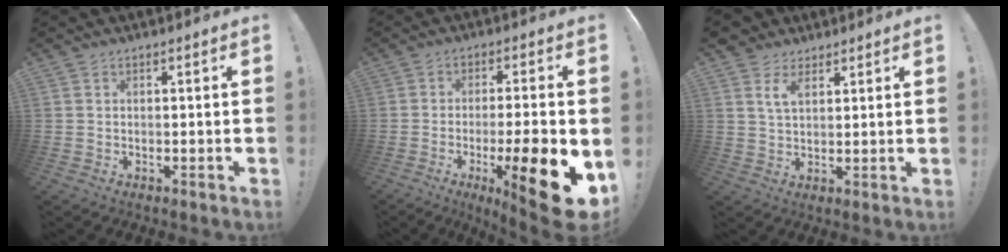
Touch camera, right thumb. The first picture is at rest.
{"total": 16.3, "force": [-5.2, 3.3, 15.1], "torque": [-0.203, 0.013, -0.068]}
{"total": 6.1, "force": [3.4, 3.7, 3.4], "torque": [-0.059, -0.010, 0.062]}